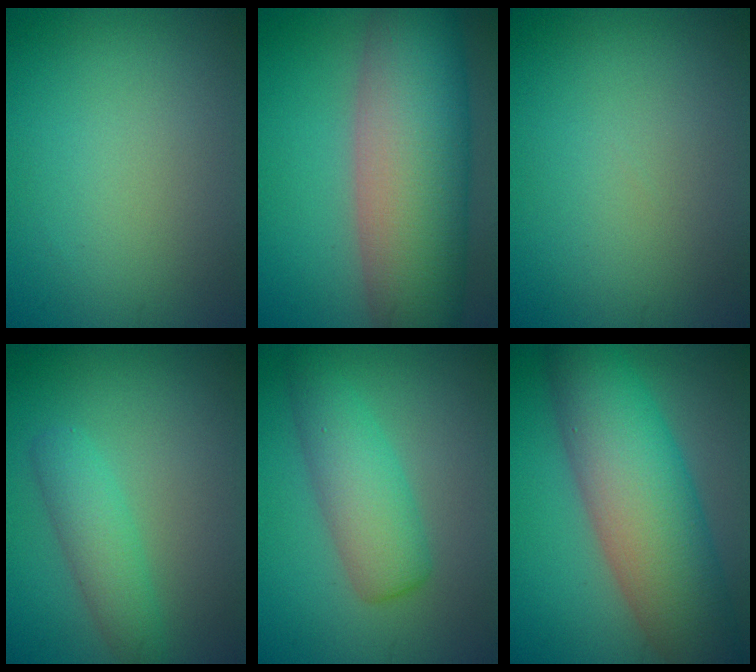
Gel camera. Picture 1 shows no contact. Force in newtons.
{"total": 12.5, "press": 12.5, "slide": 0.6}
{"total": 0.0}
{"total": 3.0, "press": 3.0, "slide": 0.1}
{"total": 4.5, "press": 4.5, "slide": 0.1}
{"total": 10.5, "press": 10.4, "slide": 0.5}